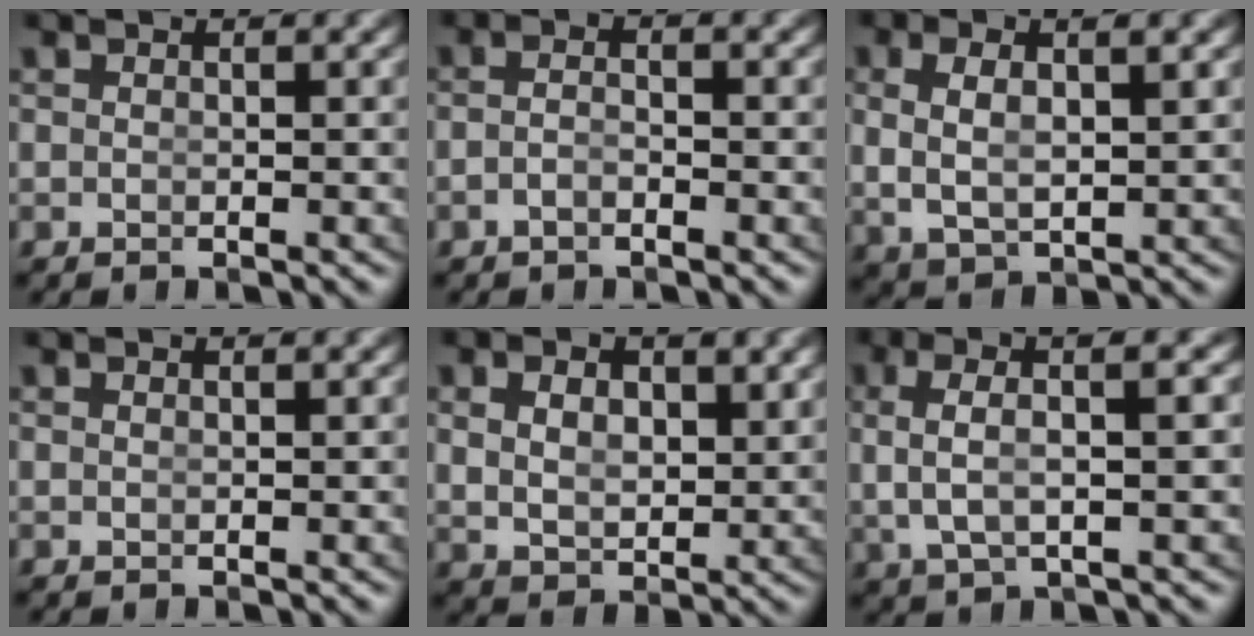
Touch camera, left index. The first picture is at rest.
{"total": 1.6, "force": [-1.3, 0.0, 1.0], "torque": [-0.022, -0.009, -0.019]}
{"total": 5.4, "force": [0.7, 3.4, 4.1], "torque": [-0.089, -0.007, 0.026]}
{"total": 0.5, "force": [0.1, -0.5, 0.1], "torque": [0.001, -0.009, 0.008]}
{"total": 3.8, "force": [1.0, 2.5, 2.7], "torque": [-0.051, -0.021, 0.036]}
{"total": 5.3, "force": [1.7, 1.5, 4.8], "torque": [-0.084, 0.015, 0.035]}